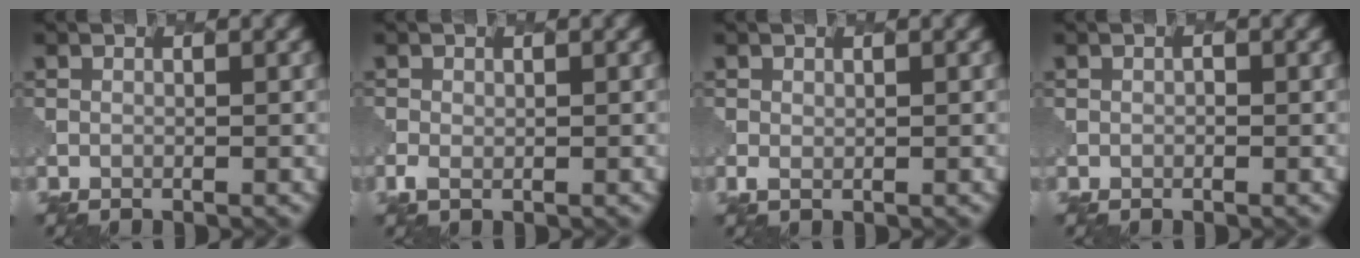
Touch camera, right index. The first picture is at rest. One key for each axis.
{"total": 1.3, "fx": -0.4, "fy": 0.9, "fz": 0.9, "tx": -0.022, "ty": -0.005, "tz": -0.007}
{"total": 0.9, "fx": 0.2, "fy": 0.7, "fz": 0.6, "tx": -0.014, "ty": -0.005, "tz": 0.004}
{"total": 0.0}